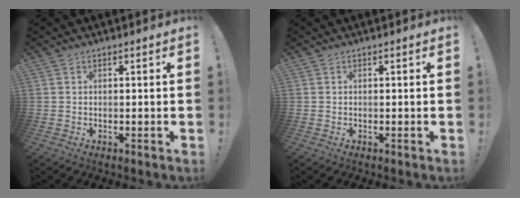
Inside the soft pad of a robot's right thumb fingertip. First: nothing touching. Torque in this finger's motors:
{"motor_torque": [0.00, 0.00, 0.00, 0.00, 0.00]}